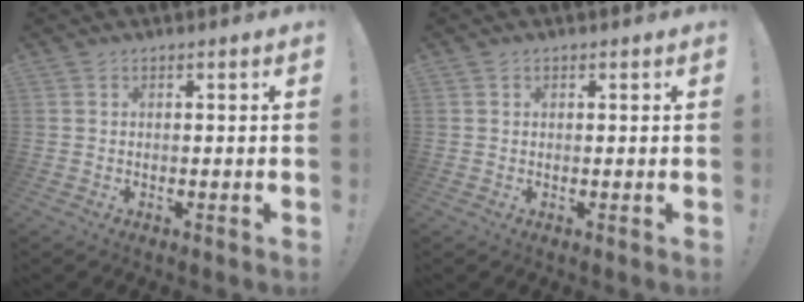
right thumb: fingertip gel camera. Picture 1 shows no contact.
{"total": 0.6, "force": [0.3, 0.6, 0.0], "torque": [0.005, -0.001, 0.005]}